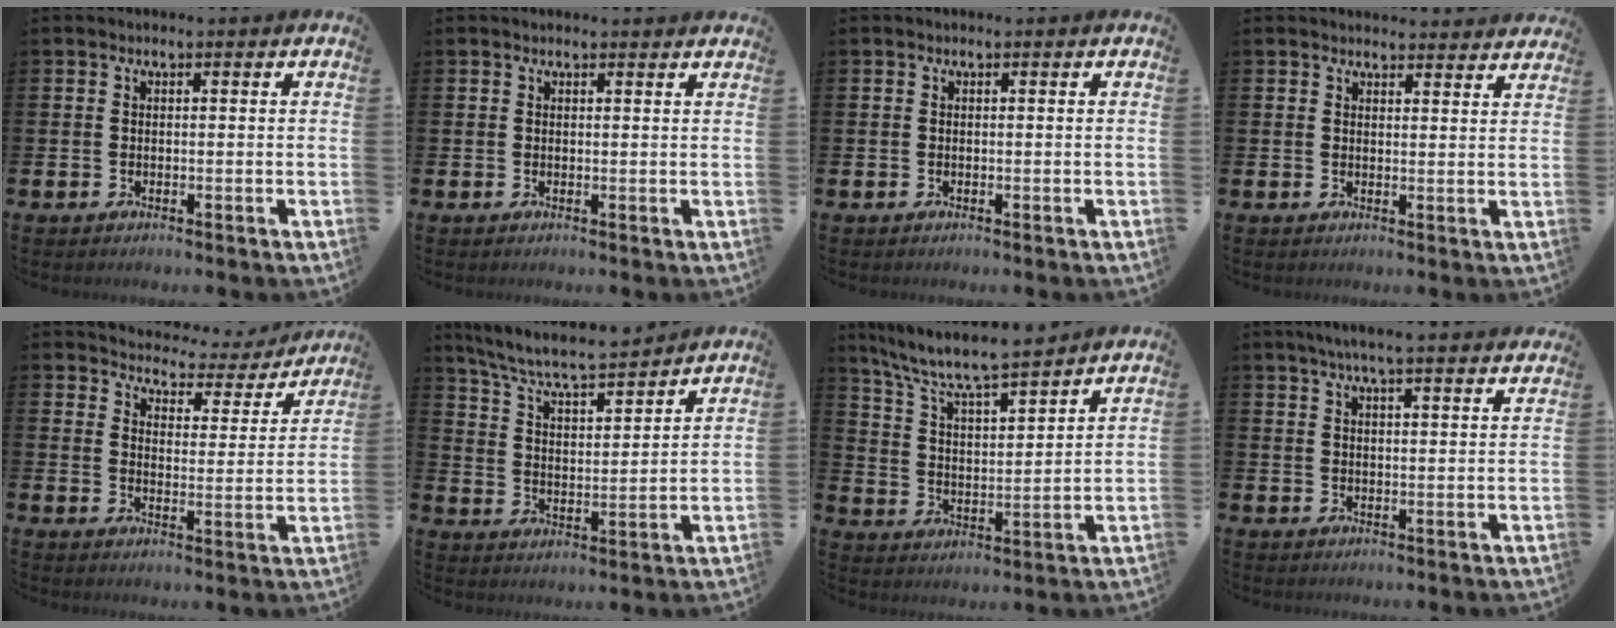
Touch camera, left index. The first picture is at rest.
{"total": 0.8, "force": [0.8, 0.0, 0.1], "torque": [0.009, -0.004, 0.012]}
{"total": 0.0}
{"total": 2.9, "force": [2.8, 0.4, -0.1], "torque": [0.009, -0.020, 0.049]}
{"total": 3.8, "force": [3.5, 1.3, 0.3], "torque": [-0.024, -0.037, 0.051]}
{"total": 7.1, "force": [6.8, 0.6, 2.2], "torque": [-0.077, -0.049, 0.115]}
{"total": 8.0, "force": [7.6, 0.8, 2.6], "torque": [-0.088, -0.053, 0.131]}
{"total": 5.4, "force": [5.0, -0.2, 2.0], "torque": [-0.046, -0.014, 0.088]}